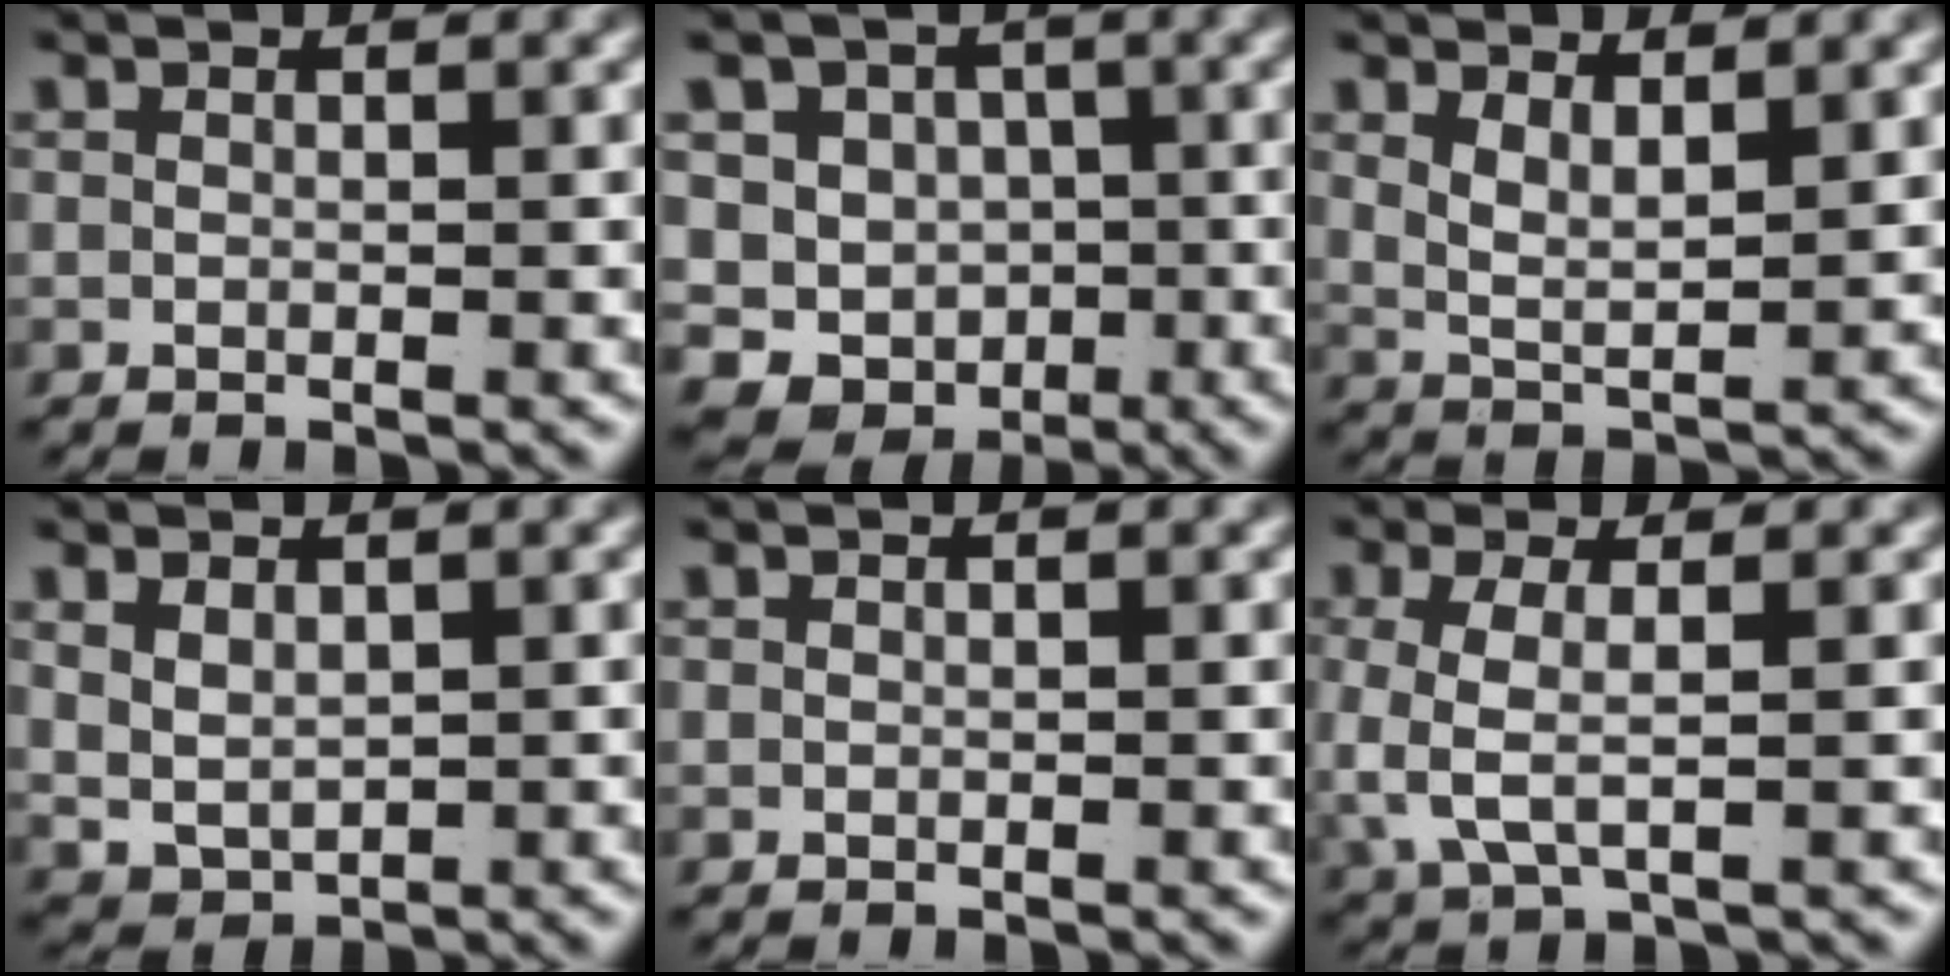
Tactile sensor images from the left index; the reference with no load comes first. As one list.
[{"total": 17.2, "force": [-5.2, 15.6, 4.8], "torque": [-0.151, -0.085, -0.087]}, {"total": 3.5, "force": [1.5, 2.1, 2.5], "torque": [-0.053, -0.011, 0.026]}, {"total": 3.7, "force": [0.4, 3.1, 2.0], "torque": [-0.056, -0.024, 0.023]}, {"total": 0.0}, {"total": 3.8, "force": [0.3, 1.6, 3.5], "torque": [-0.091, -0.016, 0.022]}]